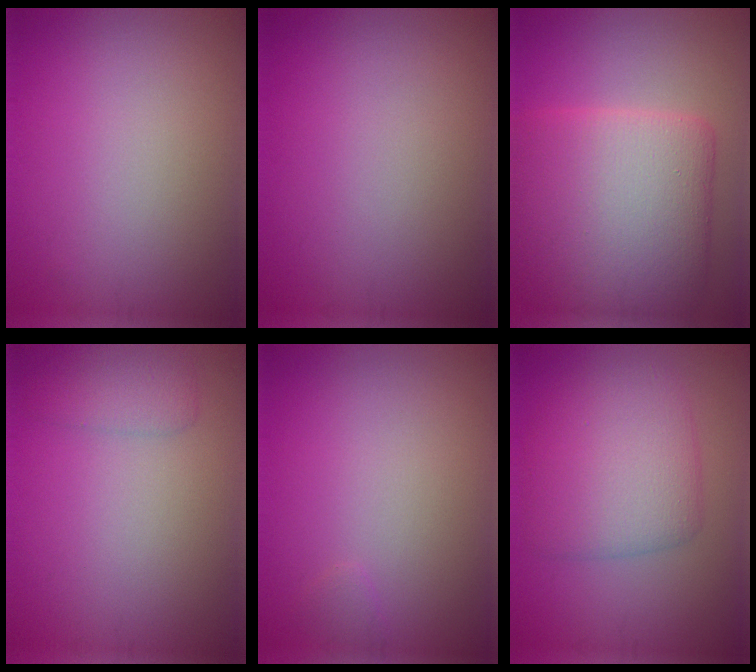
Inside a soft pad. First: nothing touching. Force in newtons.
{"total": 0.0}
{"total": 11.3, "press": 11.3, "slide": 0.4}
{"total": 1.5, "press": 1.5, "slide": 0.2}
{"total": 0.6, "press": 0.6, "slide": 0.1}
{"total": 5.8, "press": 5.8, "slide": 0.1}